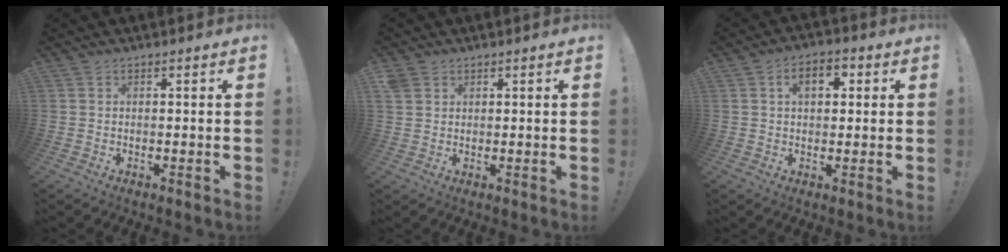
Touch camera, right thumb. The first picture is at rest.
{"total": 3.0, "force": [1.9, 2.1, 1.1], "torque": [-0.022, -0.002, 0.038]}
{"total": 6.2, "force": [1.6, 3.9, 4.5], "torque": [-0.062, 0.005, 0.024]}